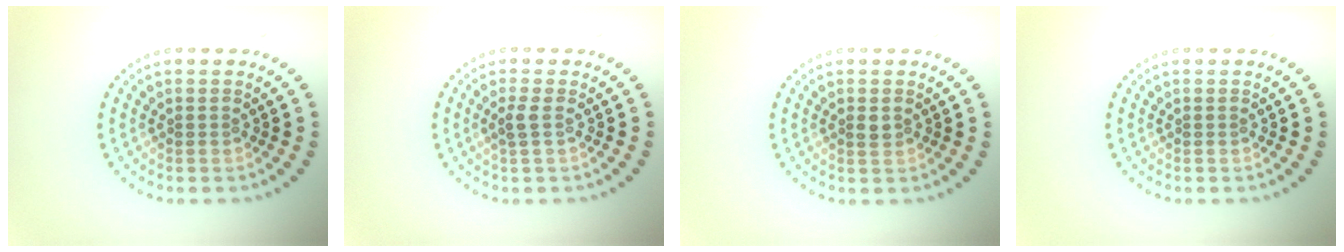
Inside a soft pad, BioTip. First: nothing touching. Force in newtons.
{"total": 1.2, "press": 1.0, "slide": 0.6}
{"total": 0.9, "press": 0.9, "slide": 0.1}
{"total": 0.0}